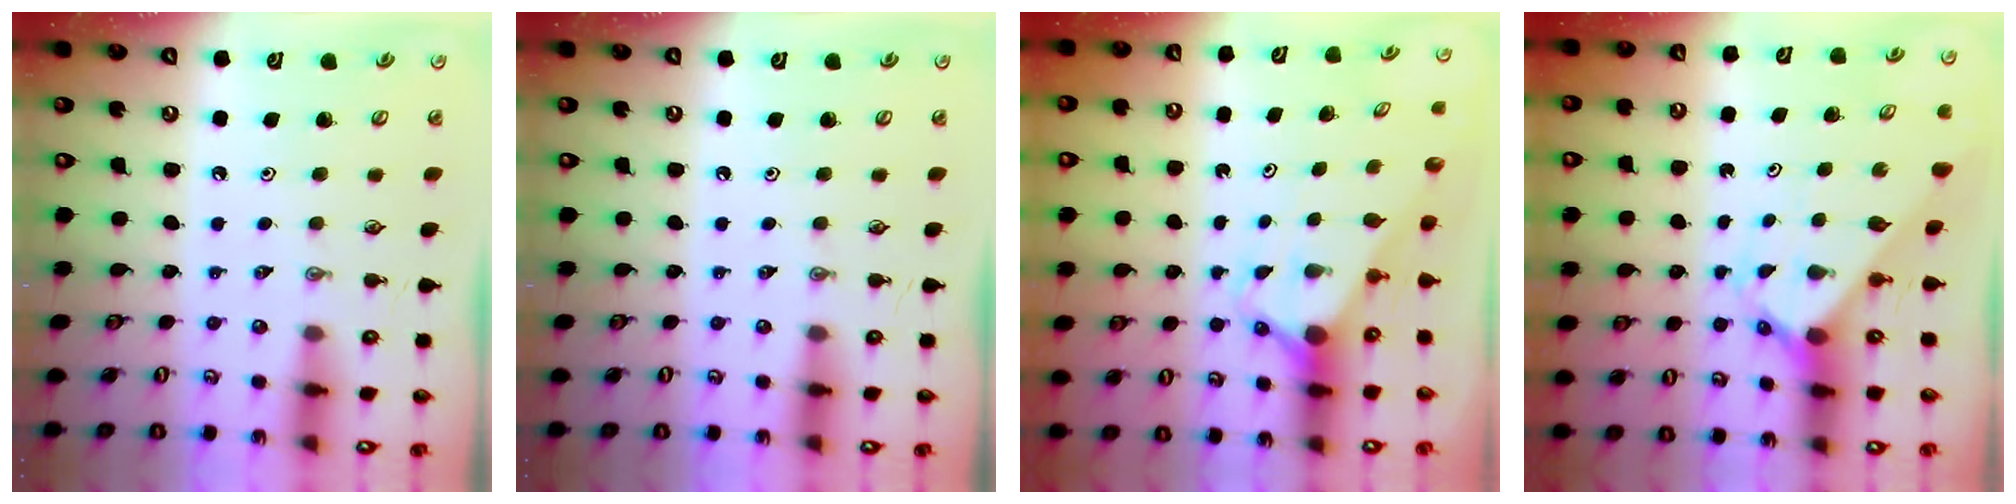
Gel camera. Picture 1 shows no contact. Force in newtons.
{"total": 0.0}
{"total": 2.8, "press": 2.8, "slide": 0.0}
{"total": 2.2, "press": 2.2, "slide": 0.2}